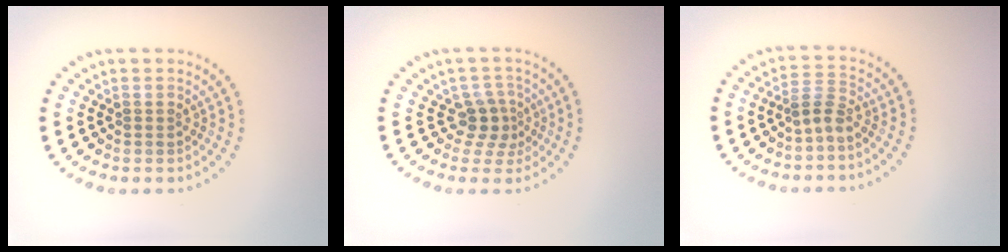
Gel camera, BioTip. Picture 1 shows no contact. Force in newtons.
{"total": 2.5, "press": 1.8, "slide": 1.7}
{"total": 2.0, "press": 1.4, "slide": 1.4}